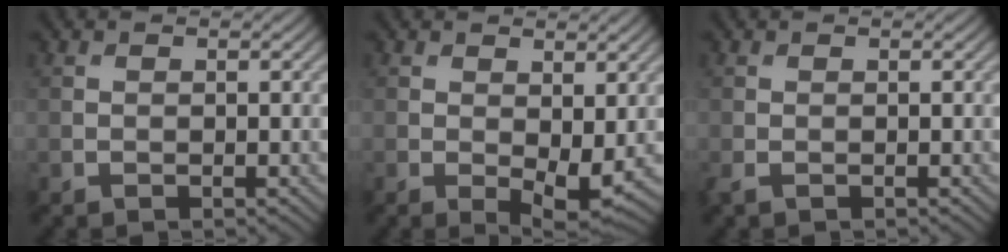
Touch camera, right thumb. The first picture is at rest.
{"total": 4.1, "force": [0.1, 1.9, 3.6], "torque": [-0.063, -0.008, 0.008]}
{"total": 0.8, "force": [-0.4, 0.3, 0.6], "torque": [-0.024, -0.001, -0.007]}